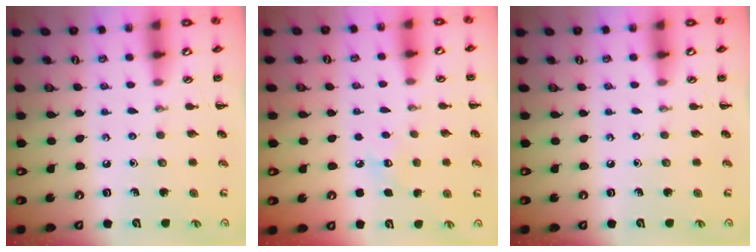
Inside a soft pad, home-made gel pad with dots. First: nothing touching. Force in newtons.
{"total": 6.4, "press": 6.1, "slide": 1.8}
{"total": 0.0}